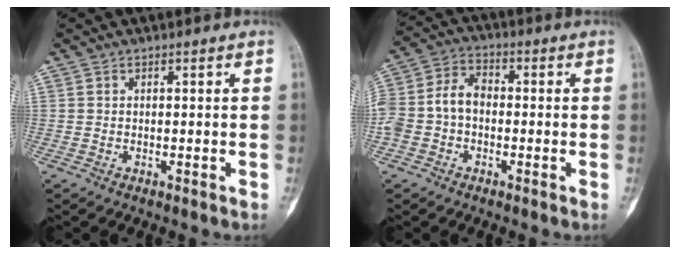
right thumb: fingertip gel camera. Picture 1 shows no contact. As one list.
[{"total": 9.4, "force": [-1.3, 7.0, 6.2], "torque": [-0.123, 0.035, -0.035]}]